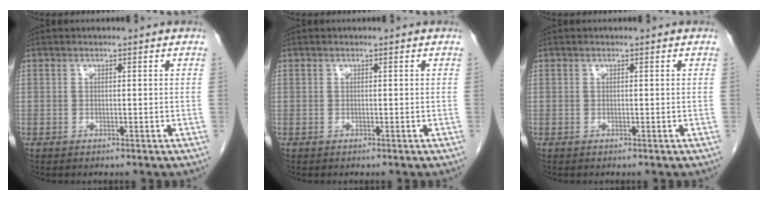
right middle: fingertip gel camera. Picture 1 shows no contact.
{"total": 0.0}
{"total": 0.0}